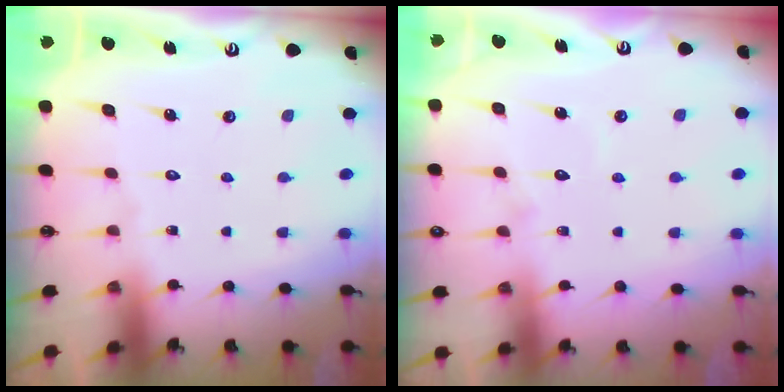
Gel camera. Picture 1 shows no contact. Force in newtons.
{"total": 5.1, "press": 5.1, "slide": 0.5}